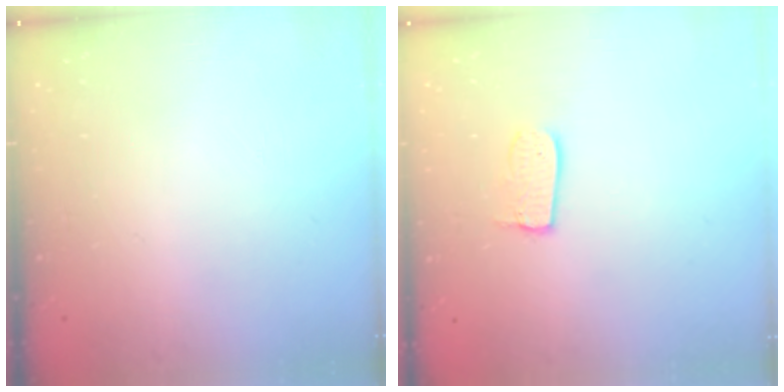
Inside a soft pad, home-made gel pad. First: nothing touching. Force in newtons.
{"total": 5.5, "press": 5.5, "slide": 0.4}